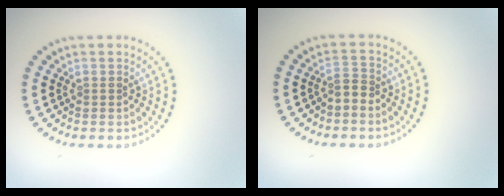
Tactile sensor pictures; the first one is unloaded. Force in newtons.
{"total": 1.2, "press": 0.7, "slide": 1.0}